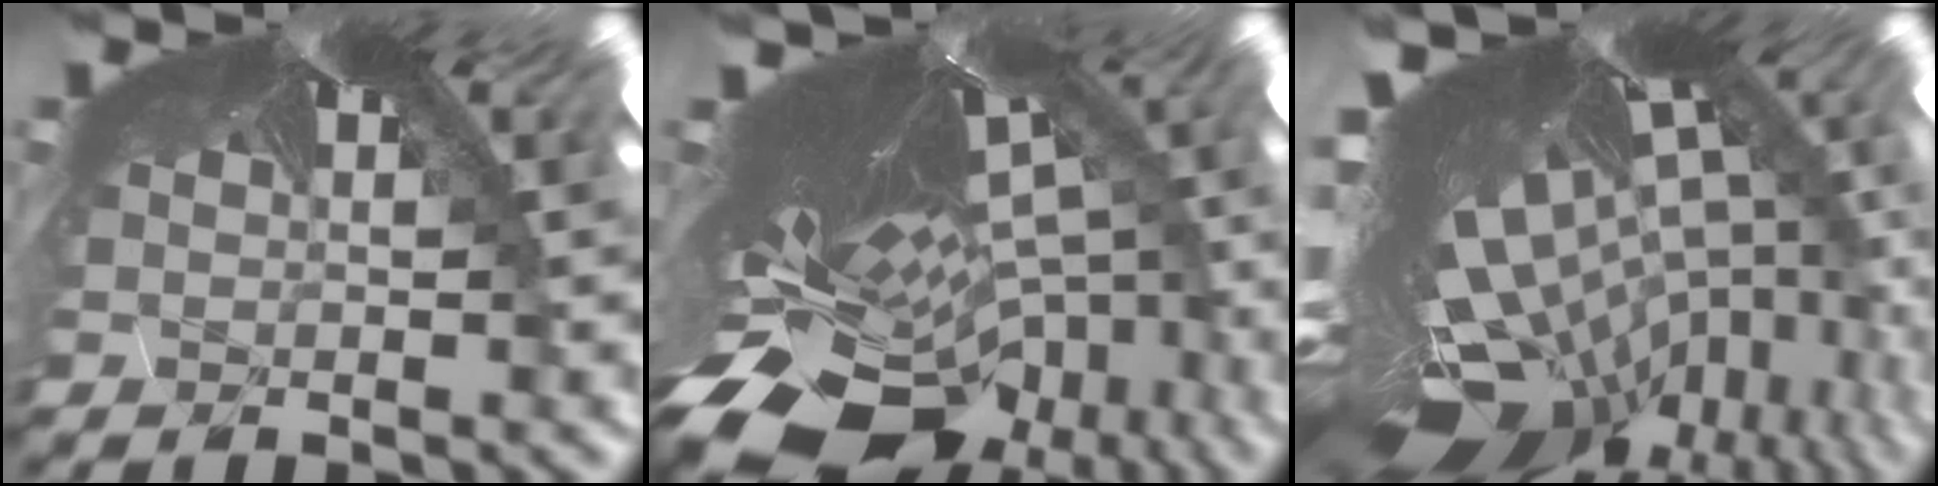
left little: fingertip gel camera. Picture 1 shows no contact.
{"total": 11.5, "force": [-11.3, 1.6, 0.9], "torque": [-0.038, -0.116, -0.145]}
{"total": 7.7, "force": [-7.0, -0.3, 3.2], "torque": [-0.081, -0.113, -0.069]}